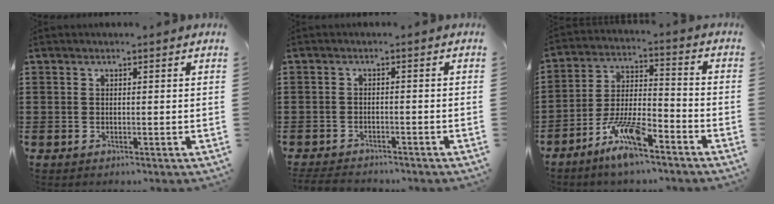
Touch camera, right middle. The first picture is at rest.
{"total": 2.4, "force": [-2.4, 0.5, 0.1], "torque": [-0.014, -0.003, -0.054]}
{"total": 9.3, "force": [-6.8, 2.1, 6.1], "torque": [-0.134, 0.000, -0.131]}